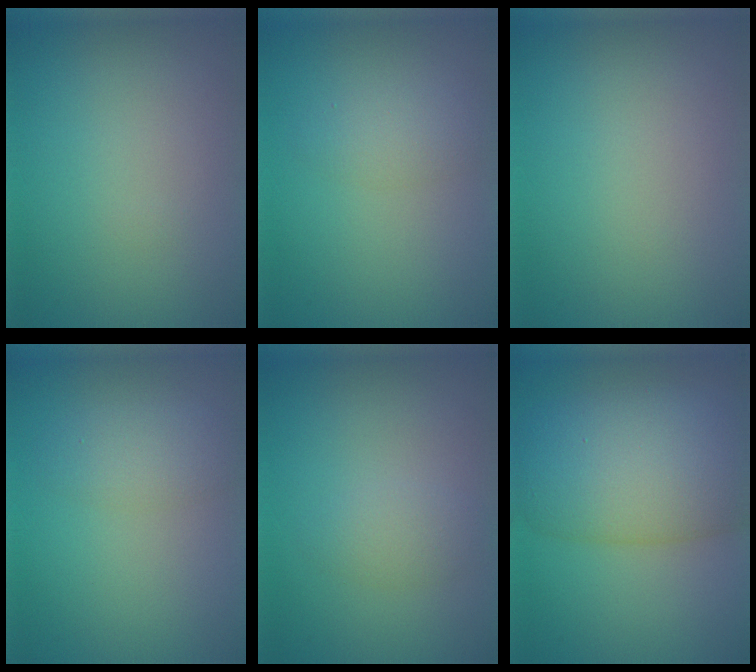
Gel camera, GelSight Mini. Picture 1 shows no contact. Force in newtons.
{"total": 1.8, "press": 1.8, "slide": 0.2}
{"total": 0.0}
{"total": 2.2, "press": 2.2, "slide": 0.1}
{"total": 1.8, "press": 1.8, "slide": 0.0}
{"total": 10.3, "press": 10.3, "slide": 0.2}